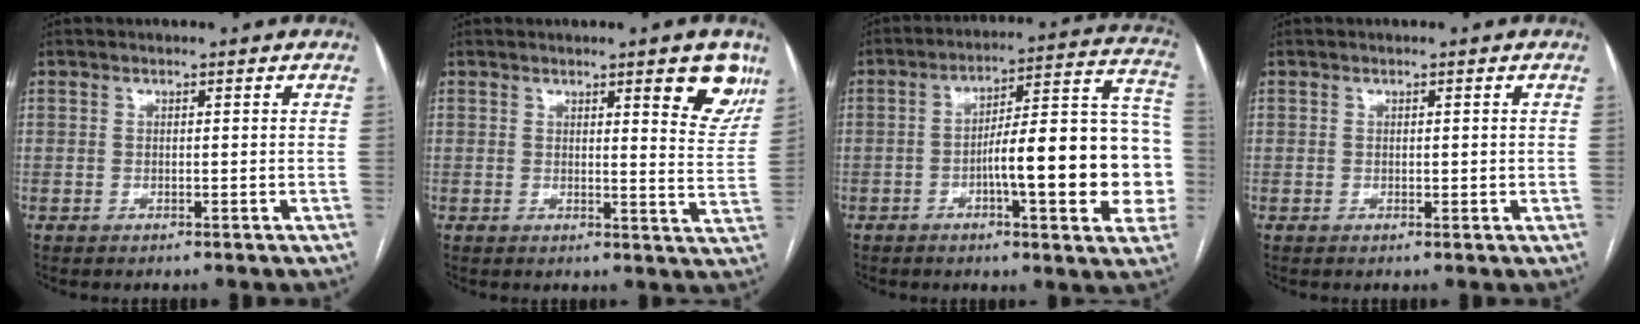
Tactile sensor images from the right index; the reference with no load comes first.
{"total": 7.0, "force": [4.3, 1.1, 5.4], "torque": [-0.054, -0.020, 0.047]}
{"total": 19.9, "force": [-3.7, 3.9, 19.1], "torque": [-0.208, 0.040, -0.044]}
{"total": 1.0, "force": [0.2, 0.7, 0.7], "torque": [-0.008, -0.002, 0.004]}